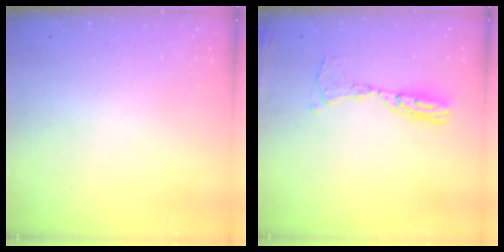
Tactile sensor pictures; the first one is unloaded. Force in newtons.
{"total": 10.3, "press": 10.3, "slide": 1.0}